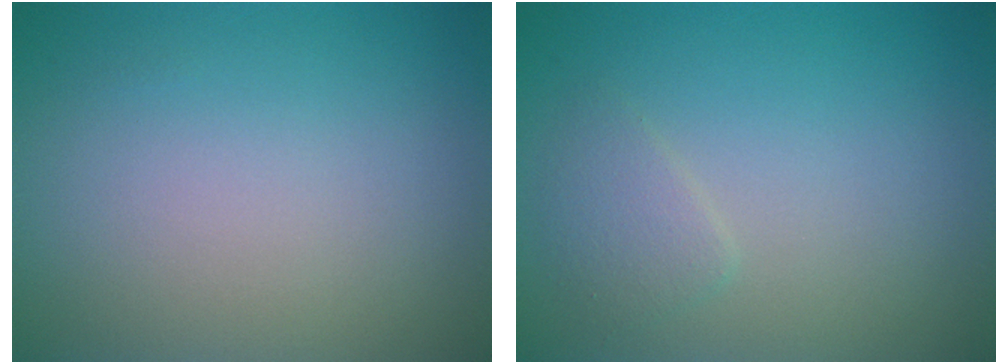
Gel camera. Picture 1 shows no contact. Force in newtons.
{"total": 1.5, "press": 1.5, "slide": 0.1}